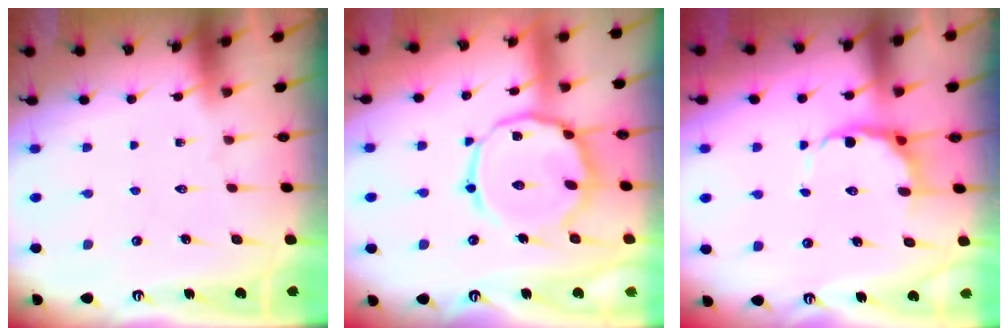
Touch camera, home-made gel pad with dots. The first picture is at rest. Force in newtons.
{"total": 15.7, "press": 15.7, "slide": 1.0}
{"total": 7.1, "press": 6.8, "slide": 2.0}